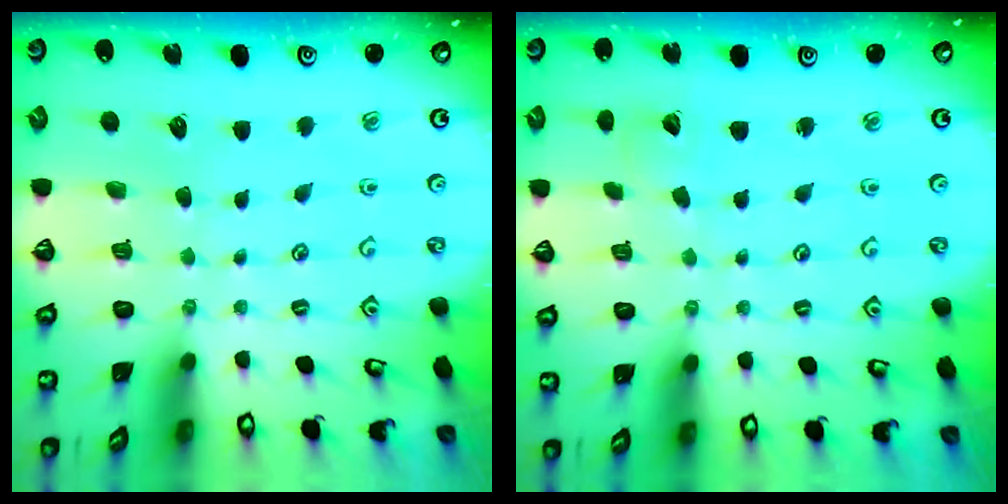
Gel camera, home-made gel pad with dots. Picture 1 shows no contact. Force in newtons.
{"total": 2.9, "press": 2.9, "slide": 0.3}